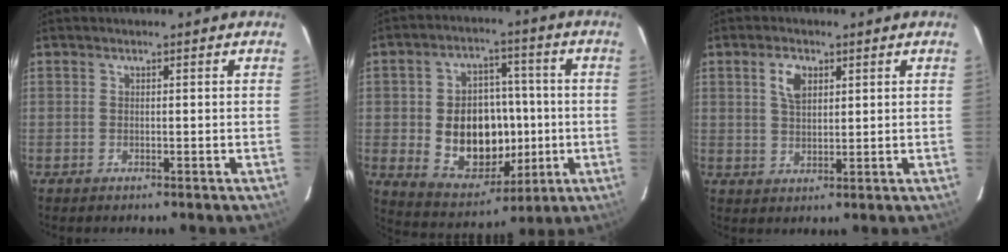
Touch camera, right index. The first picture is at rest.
{"total": 15.6, "force": [-1.6, 11.6, 10.4], "torque": [-0.210, 0.011, 0.001]}
{"total": 4.6, "force": [1.9, 2.6, 3.3], "torque": [-0.060, 0.009, 0.038]}